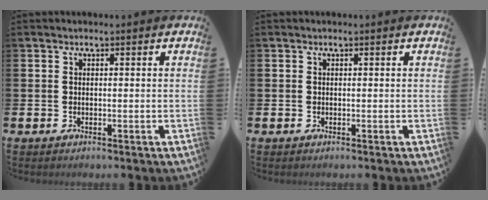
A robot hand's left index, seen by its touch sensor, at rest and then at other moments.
{"total": 0.0}